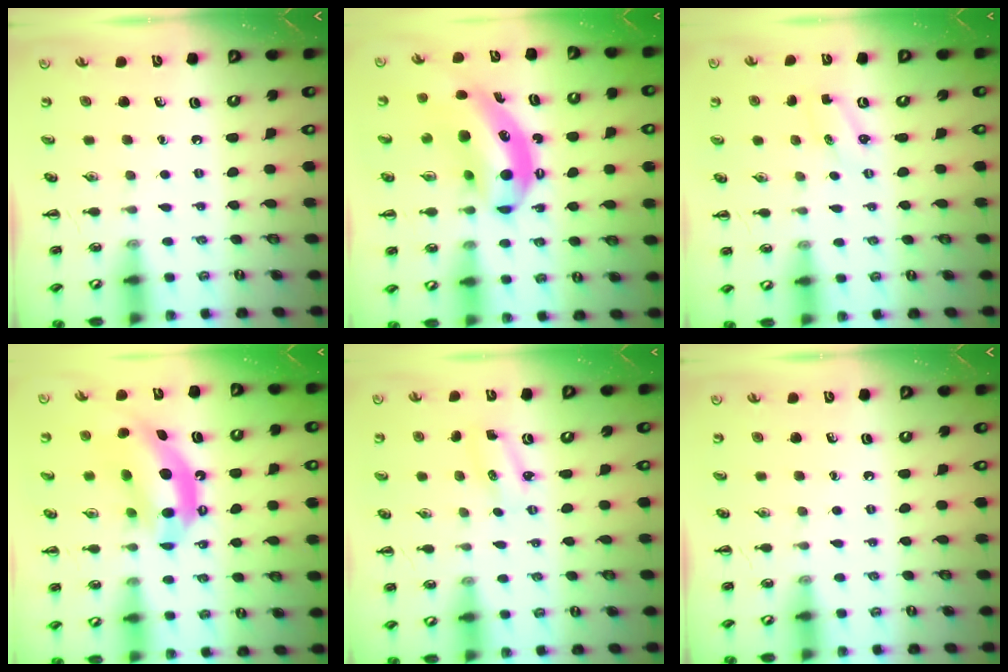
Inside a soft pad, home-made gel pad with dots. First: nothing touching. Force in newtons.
{"total": 11.6, "press": 11.1, "slide": 3.3}
{"total": 2.3, "press": 2.2, "slide": 0.7}
{"total": 13.2, "press": 12.8, "slide": 3.5}
{"total": 2.5, "press": 2.5, "slide": 0.4}
{"total": 0.0}